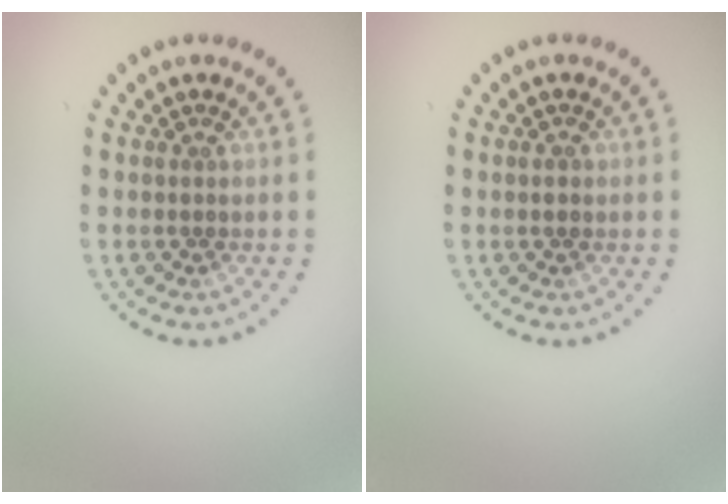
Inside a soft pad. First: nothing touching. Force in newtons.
{"total": 1.1, "press": 1.1, "slide": 0.2}